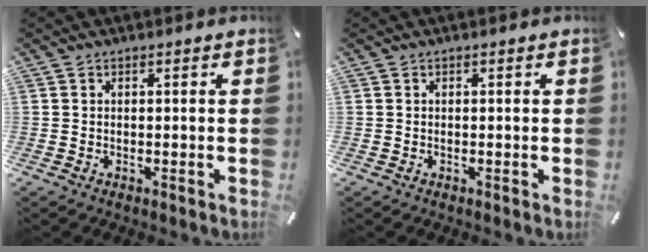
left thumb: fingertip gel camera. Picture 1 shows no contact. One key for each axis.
{"total": 0.0}